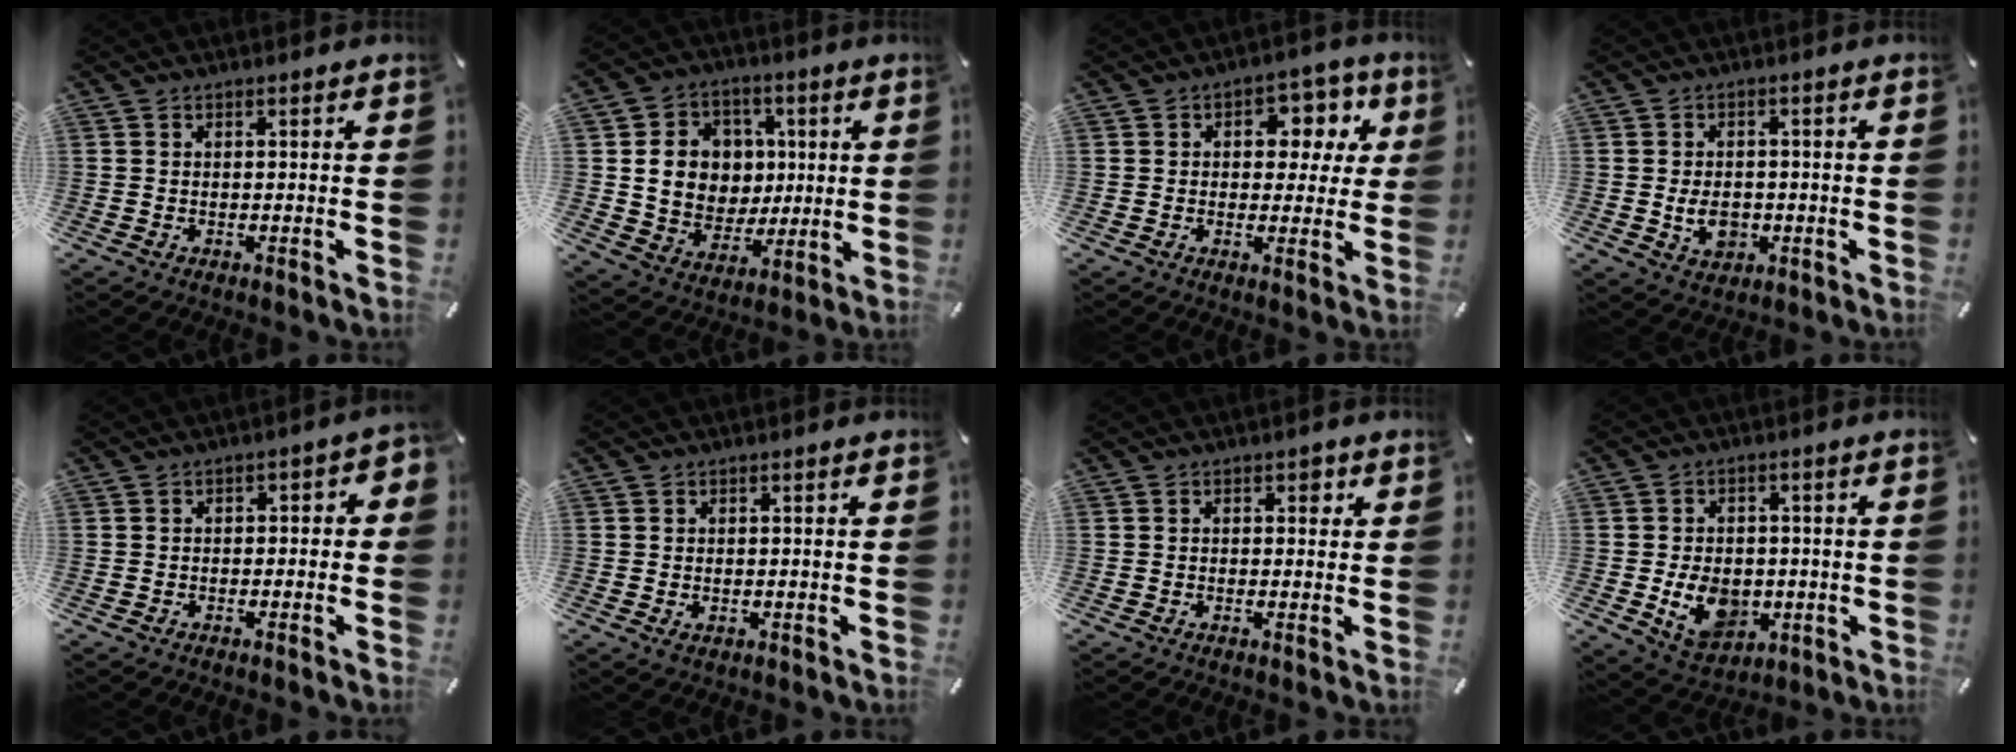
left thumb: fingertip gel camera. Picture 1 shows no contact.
{"total": 12.5, "force": [2.2, 11.4, 4.6], "torque": [-0.067, -0.002, 0.054]}
{"total": 8.8, "force": [2.5, 6.6, 5.2], "torque": [-0.051, -0.014, 0.036]}
{"total": 6.0, "force": [-1.2, 4.6, 3.6], "torque": [-0.077, -0.001, -0.024]}
{"total": 2.6, "force": [-1.6, 1.5, 1.3], "torque": [-0.022, 0.014, -0.033]}
{"total": 0.7, "force": [-0.1, 0.6, 0.3], "torque": [-0.007, 0.002, -0.001]}
{"total": 1.8, "force": [0.3, 1.4, 1.1], "torque": [-0.006, 0.002, -0.002]}
{"total": 10.9, "force": [-2.4, 8.4, 6.6], "torque": [-0.115, 0.004, -0.042]}